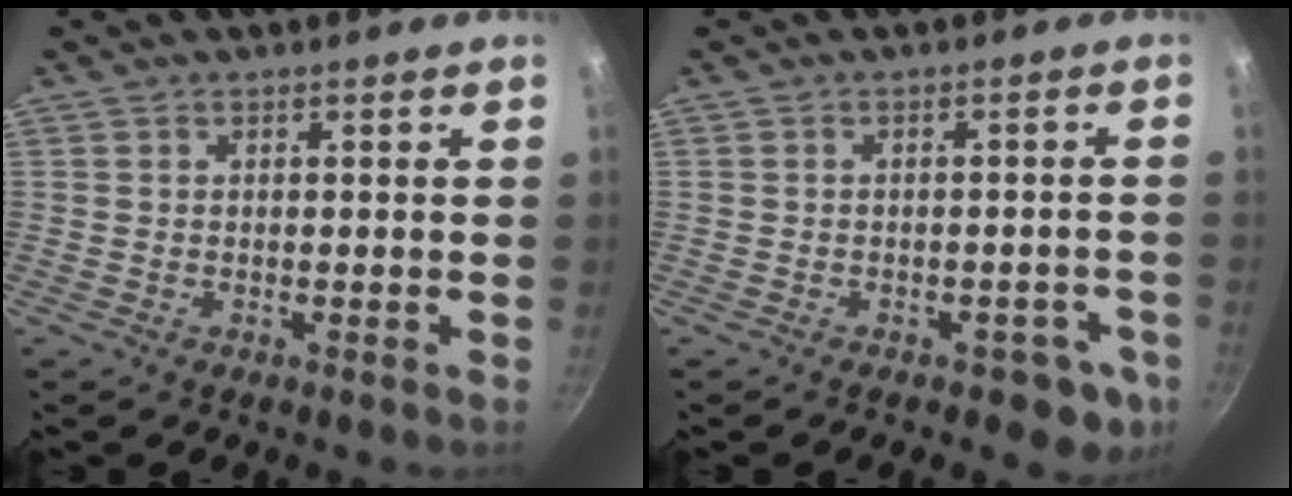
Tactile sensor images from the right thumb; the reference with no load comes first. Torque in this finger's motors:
{"motor_torque": [0.30, 0.39, -0.13, -0.01, 0.05]}